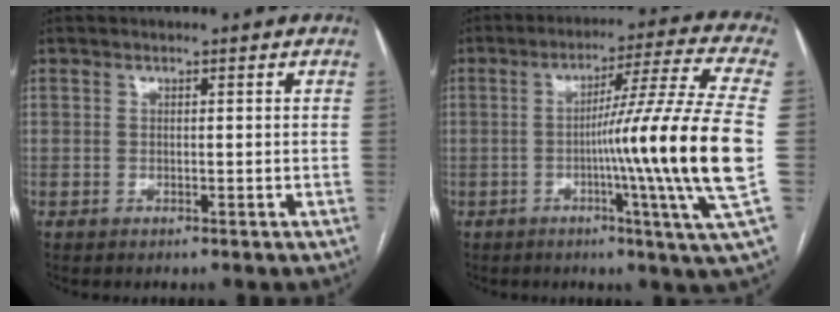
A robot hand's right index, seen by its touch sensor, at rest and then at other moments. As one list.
[{"total": 17.7, "force": [-2.6, -3.6, 17.1], "torque": [-0.263, -0.016, -0.054]}]